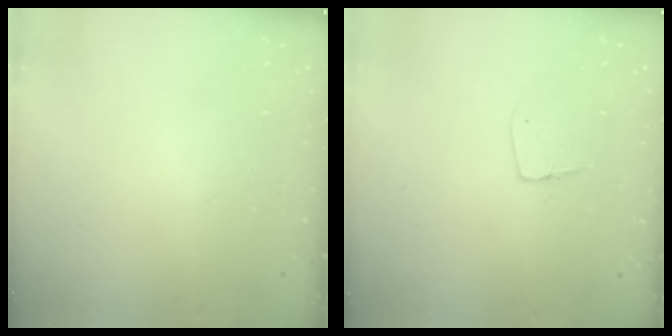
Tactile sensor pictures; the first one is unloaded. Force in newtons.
{"total": 4.6, "press": 4.6, "slide": 0.4}